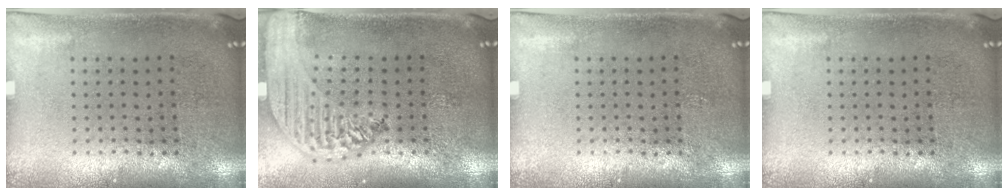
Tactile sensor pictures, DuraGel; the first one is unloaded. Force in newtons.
{"total": 2.8, "press": 2.2, "slide": 1.6}
{"total": 0.0}
{"total": 0.0}